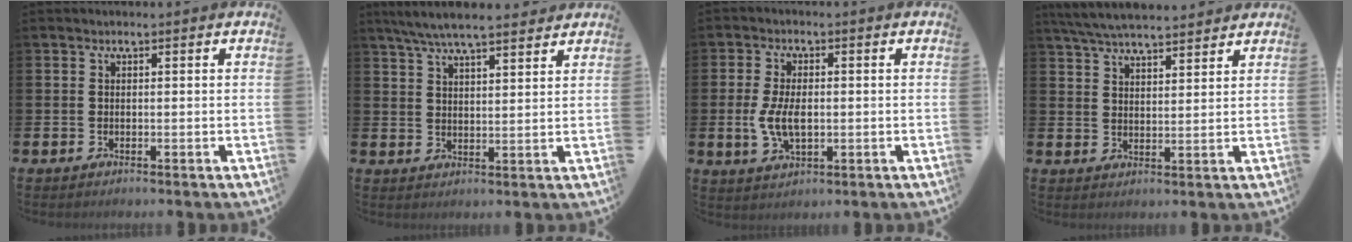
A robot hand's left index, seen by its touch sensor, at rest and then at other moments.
{"total": 6.7, "force": [6.2, 0.8, 2.3], "torque": [-0.056, -0.020, 0.113]}
{"total": 5.3, "force": [-0.2, 2.9, 4.5], "torque": [-0.092, 0.001, -0.009]}
{"total": 5.9, "force": [5.7, 0.7, 1.2], "torque": [-0.044, -0.022, 0.105]}